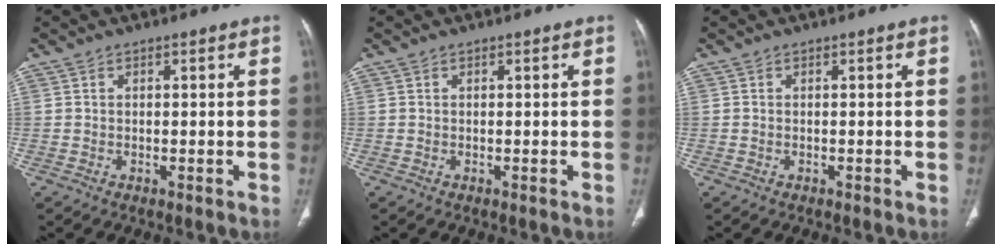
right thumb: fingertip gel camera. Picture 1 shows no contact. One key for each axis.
{"total": 0.0}
{"total": 0.0}